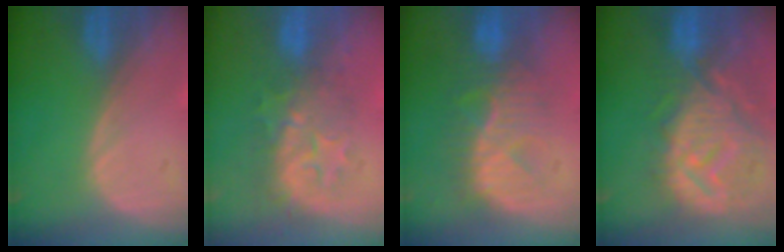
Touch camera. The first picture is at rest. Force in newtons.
{"total": 8.4, "press": 7.9, "slide": 2.7}
{"total": 8.5, "press": 8.3, "slide": 1.7}
{"total": 12.5, "press": 11.1, "slide": 5.7}